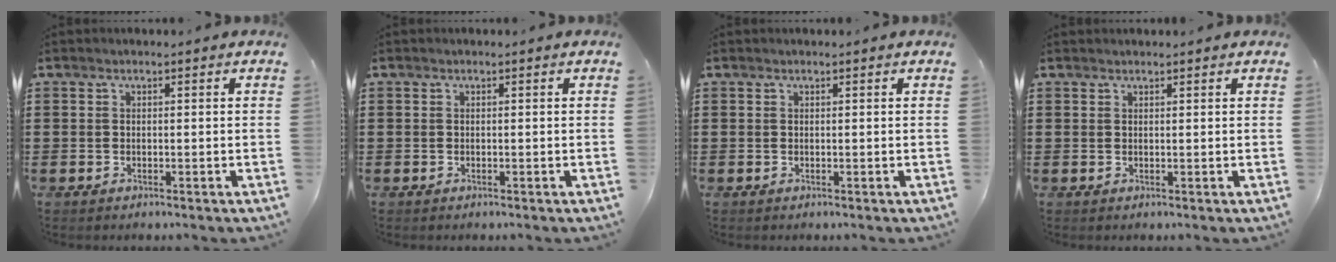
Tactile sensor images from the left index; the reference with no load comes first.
{"total": 0.0}
{"total": 0.0}
{"total": 0.8, "force": [0.8, 0.0, 0.0], "torque": [-0.002, -0.001, 0.016]}